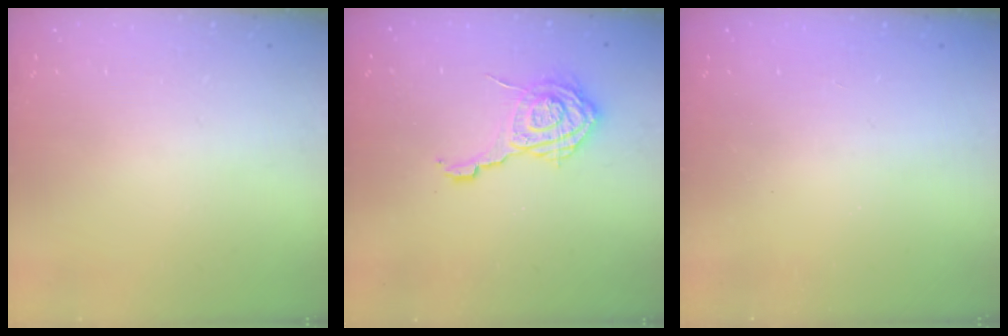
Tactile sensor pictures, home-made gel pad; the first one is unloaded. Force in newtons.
{"total": 12.2, "press": 12.2, "slide": 0.6}
{"total": 2.5, "press": 2.4, "slide": 0.8}